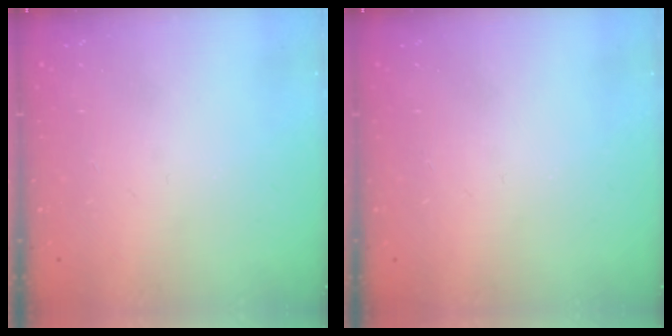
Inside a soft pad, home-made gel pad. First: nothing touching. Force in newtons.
{"total": 0.0}